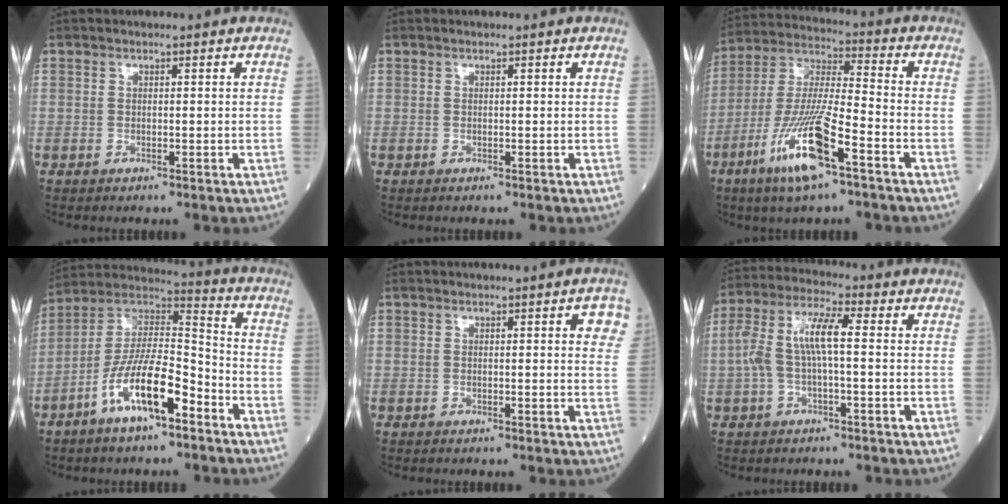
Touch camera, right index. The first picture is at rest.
{"total": 0.0}
{"total": 14.4, "force": [-7.4, 1.6, 12.3], "torque": [-0.249, -0.019, -0.140]}
{"total": 13.5, "force": [-6.9, 3.4, 11.1], "torque": [-0.208, 0.009, -0.128]}
{"total": 3.4, "force": [1.3, 0.5, 3.1], "torque": [-0.023, 0.001, 0.011]}
{"total": 7.8, "force": [0.0, 1.8, 7.6], "torque": [-0.168, 0.031, -0.003]}